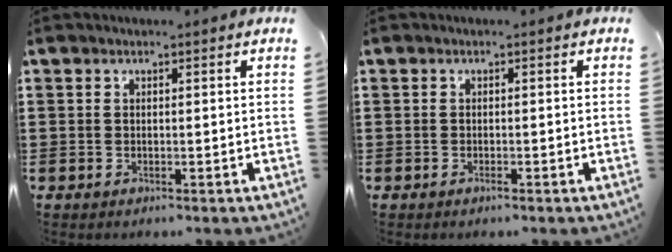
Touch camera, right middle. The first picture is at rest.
{"total": 0.5, "force": [-0.4, 0.1, 0.4], "torque": [-0.009, -0.004, -0.006]}